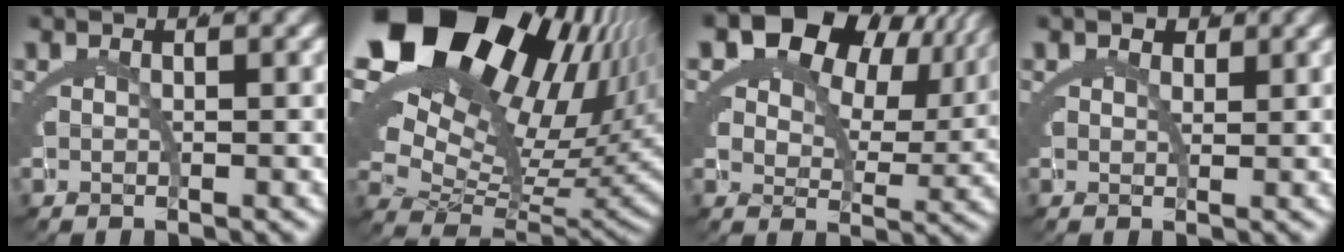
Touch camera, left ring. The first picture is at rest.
{"total": 20.7, "force": [4.9, 13.2, 15.1], "torque": [-0.258, 0.001, 0.071]}
{"total": 12.1, "force": [4.6, 8.3, 7.4], "torque": [-0.115, 0.011, 0.058]}
{"total": 1.3, "force": [0.4, 1.1, 0.5], "torque": [-0.008, -0.010, 0.012]}